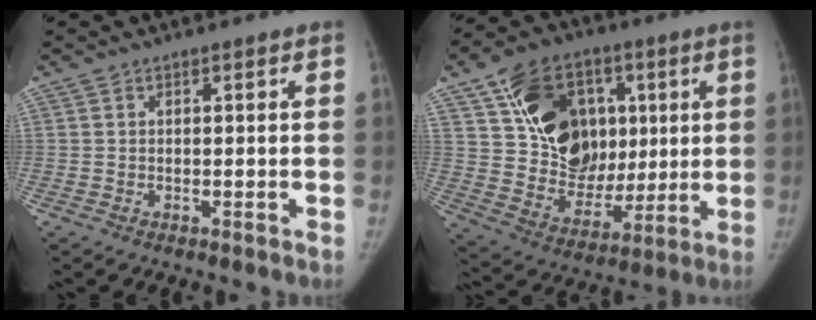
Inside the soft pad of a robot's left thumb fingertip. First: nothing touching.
{"total": 21.7, "force": [6.8, 16.4, 12.4], "torque": [-0.168, -0.006, 0.128]}